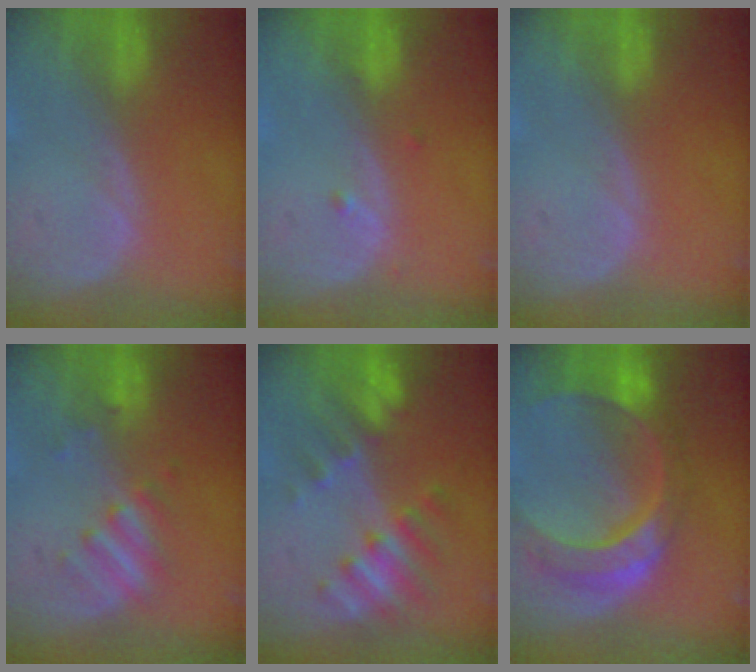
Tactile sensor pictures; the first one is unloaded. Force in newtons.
{"total": 1.0, "press": 0.8, "slide": 0.6}
{"total": 0.0}
{"total": 3.6, "press": 3.6, "slide": 0.5}
{"total": 7.9, "press": 7.0, "slide": 3.7}
{"total": 10.9, "press": 9.2, "slide": 6.0}